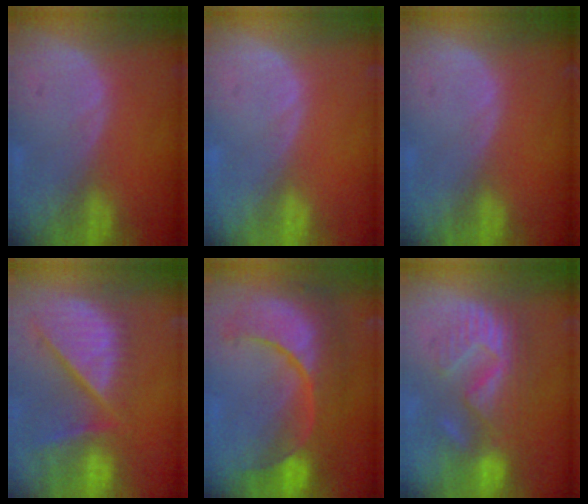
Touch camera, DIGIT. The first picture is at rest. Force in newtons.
{"total": 0.0}
{"total": 0.0}
{"total": 13.1, "press": 11.0, "slide": 7.1}
{"total": 12.6, "press": 12.5, "slide": 1.4}
{"total": 9.0, "press": 8.9, "slide": 1.6}